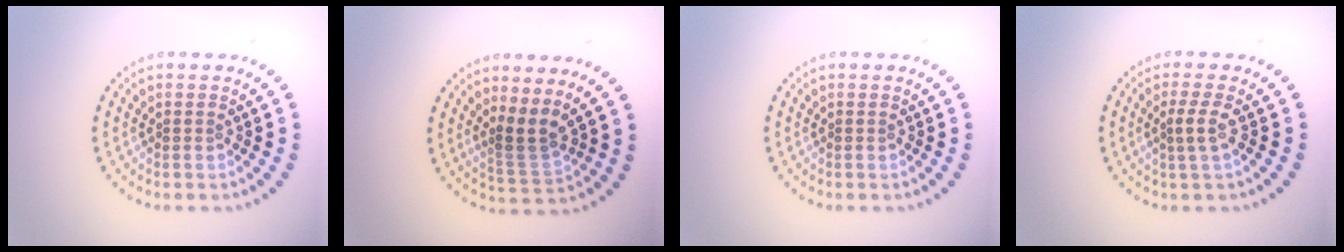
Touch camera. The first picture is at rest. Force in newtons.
{"total": 2.5, "press": 1.6, "slide": 1.9}
{"total": 0.0}
{"total": 1.6, "press": 1.3, "slide": 1.0}